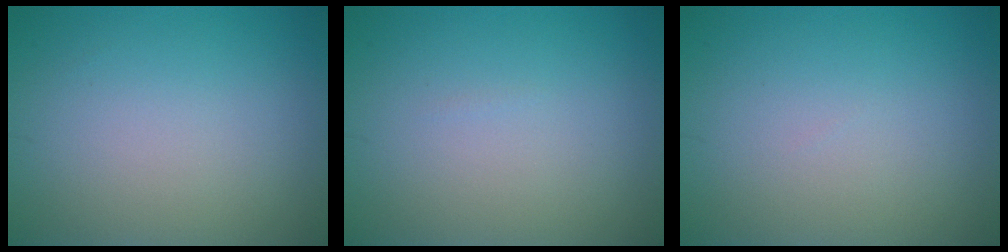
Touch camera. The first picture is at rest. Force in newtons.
{"total": 0.0}
{"total": 0.0}